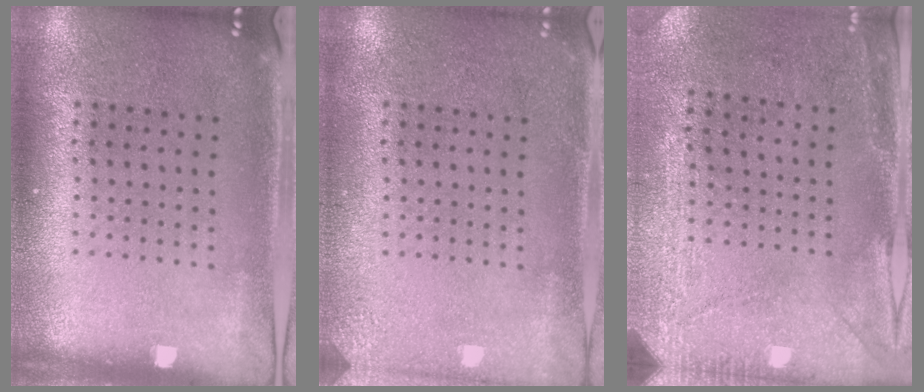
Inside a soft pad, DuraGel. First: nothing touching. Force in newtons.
{"total": 2.0, "press": 2.0, "slide": 0.3}
{"total": 3.0, "press": 2.6, "slide": 1.4}